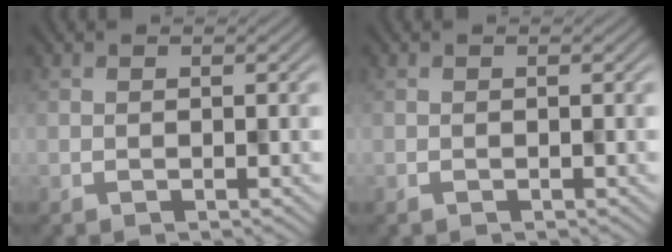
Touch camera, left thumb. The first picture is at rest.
{"total": 0.0}